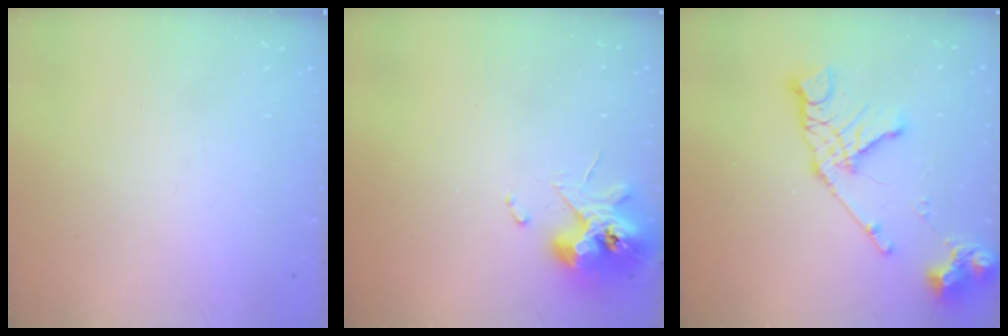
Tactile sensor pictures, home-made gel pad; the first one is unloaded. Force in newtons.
{"total": 11.2, "press": 11.1, "slide": 1.4}
{"total": 16.2, "press": 16.1, "slide": 2.0}